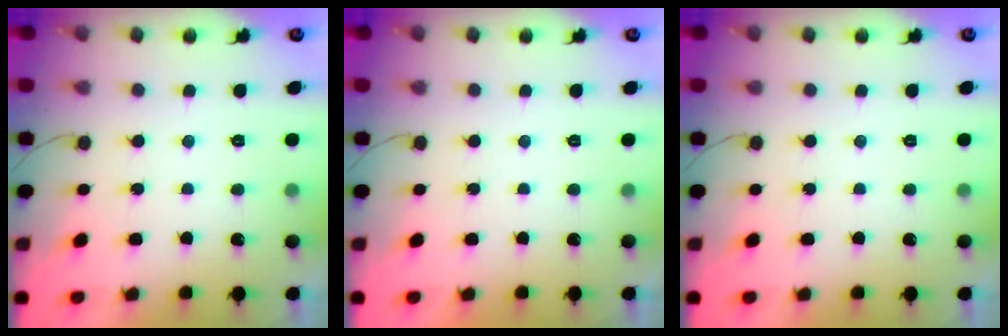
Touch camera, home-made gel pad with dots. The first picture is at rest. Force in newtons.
{"total": 1.7, "press": 1.7, "slide": 0.1}
{"total": 0.0}